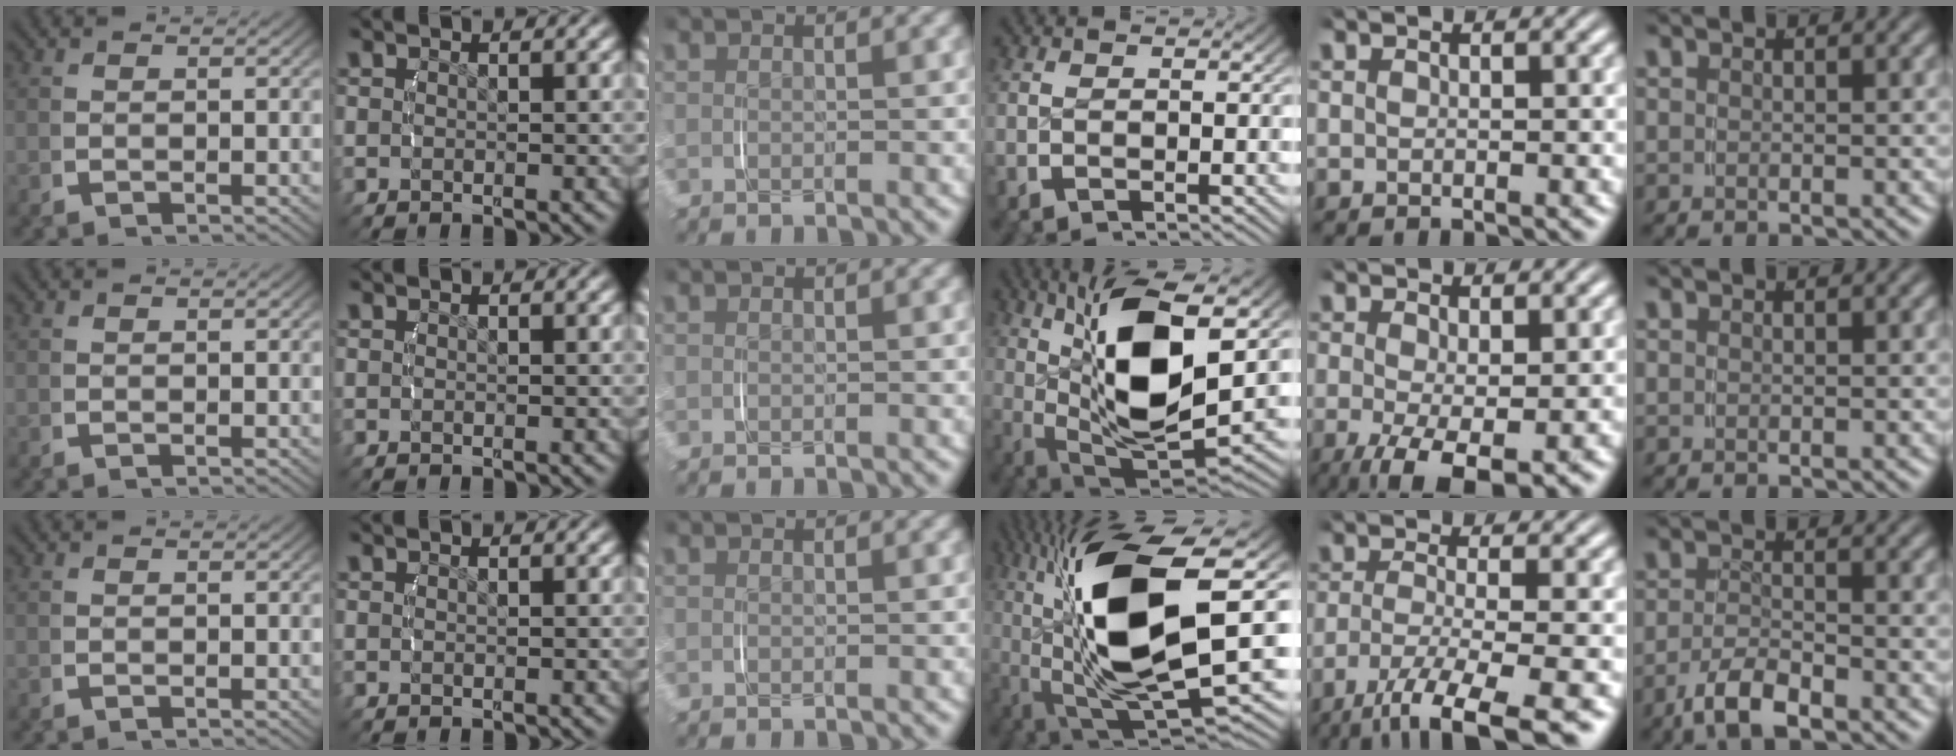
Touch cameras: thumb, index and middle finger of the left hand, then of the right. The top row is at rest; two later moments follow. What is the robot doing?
{"motion": "lift_and_place", "object": "camera"}